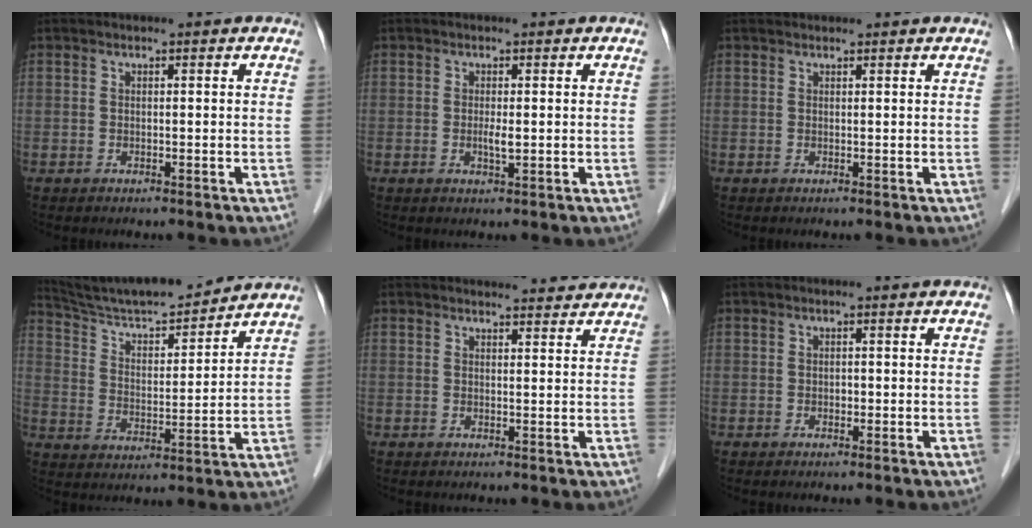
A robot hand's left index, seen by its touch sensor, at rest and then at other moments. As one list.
[{"total": 1.6, "force": [0.0, 0.2, 1.5], "torque": [-0.031, -0.002, 0.000]}, {"total": 2.1, "force": [2.1, 0.3, 0.3], "torque": [-0.009, 0.026, 0.030]}, {"total": 15.1, "force": [14.2, 0.8, 5.1], "torque": [-0.096, 0.003, 0.239]}, {"total": 4.9, "force": [4.8, 0.6, 0.8], "torque": [-0.013, 0.008, 0.050]}, {"total": 0.5, "force": [-0.1, 0.4, 0.4], "torque": [-0.005, 0.002, -0.004]}]